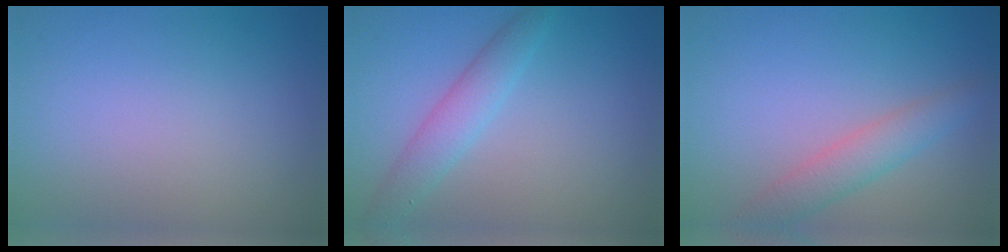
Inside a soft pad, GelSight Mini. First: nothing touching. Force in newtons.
{"total": 2.9, "press": 2.9, "slide": 0.1}
{"total": 3.1, "press": 3.1, "slide": 0.0}